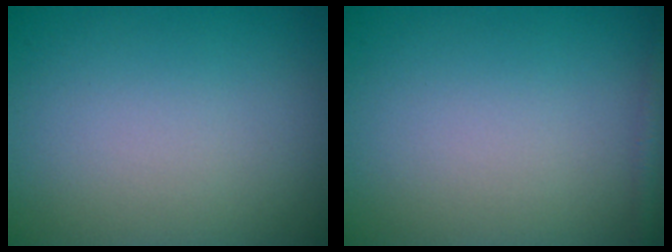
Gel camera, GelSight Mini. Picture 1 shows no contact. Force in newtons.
{"total": 0.8, "press": 0.8, "slide": 0.0}